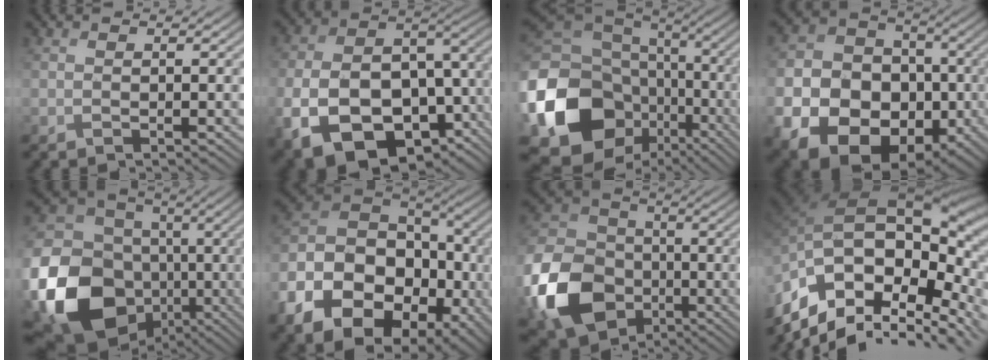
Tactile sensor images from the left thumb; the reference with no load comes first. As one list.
[{"total": 18.0, "force": [-6.1, 12.2, 11.7], "torque": [-0.249, -0.037, -0.079]}, {"total": 21.1, "force": [-5.3, 16.8, 11.7], "torque": [-0.317, -0.049, -0.073]}, {"total": 18.2, "force": [-6.0, 14.8, 8.6], "torque": [-0.200, -0.056, -0.117]}, {"total": 21.8, "force": [-6.3, 18.2, 10.4], "torque": [-0.280, -0.049, -0.125]}, {"total": 18.6, "force": [-6.6, 13.2, 11.4], "torque": [-0.259, -0.043, -0.102]}, {"total": 15.7, "force": [-5.7, 12.0, 8.3], "torque": [-0.224, -0.039, -0.120]}, {"total": 18.0, "force": [-4.5, 11.3, 13.3], "torque": [-0.266, -0.036, -0.064]}]